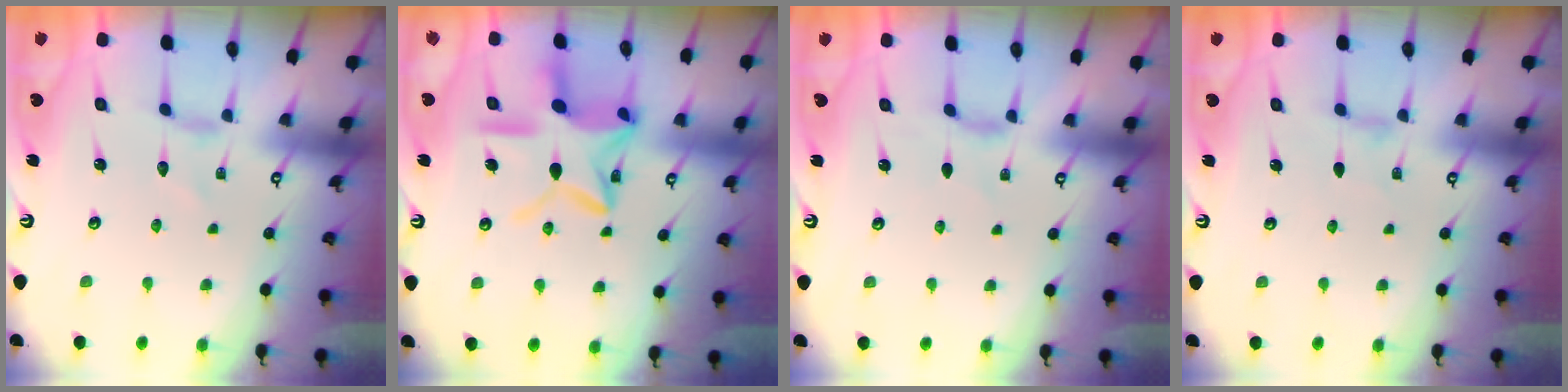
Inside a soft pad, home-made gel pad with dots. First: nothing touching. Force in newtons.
{"total": 16.6, "press": 16.6, "slide": 1.2}
{"total": 0.8, "press": 0.7, "slide": 0.4}
{"total": 1.4, "press": 1.3, "slide": 0.4}